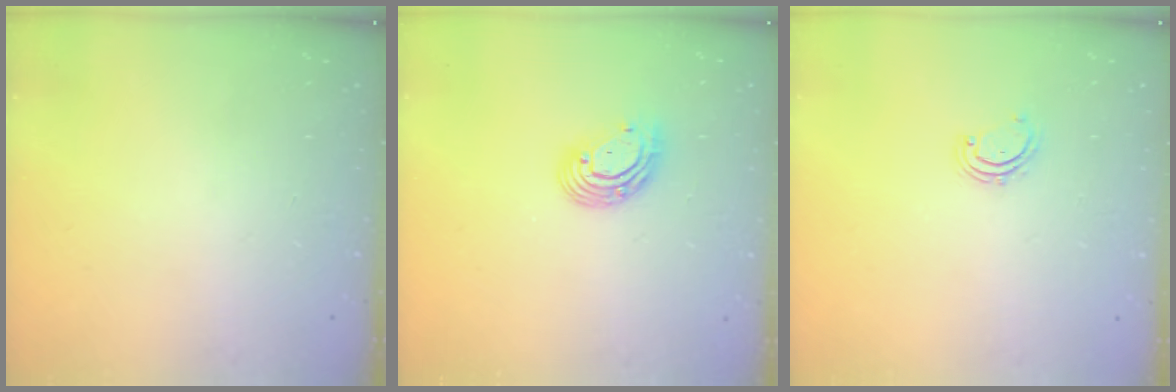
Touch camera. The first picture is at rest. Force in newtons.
{"total": 10.7, "press": 10.5, "slide": 2.2}
{"total": 2.6, "press": 2.6, "slide": 0.3}